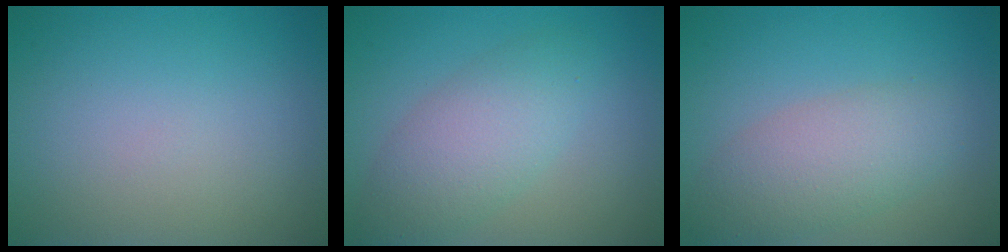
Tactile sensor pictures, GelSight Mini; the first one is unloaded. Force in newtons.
{"total": 4.6, "press": 4.6, "slide": 0.0}
{"total": 4.4, "press": 4.4, "slide": 0.1}